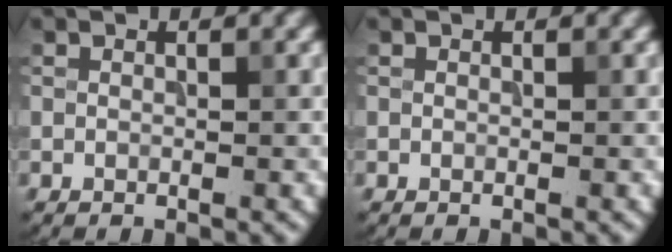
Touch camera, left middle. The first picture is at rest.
{"total": 0.0}